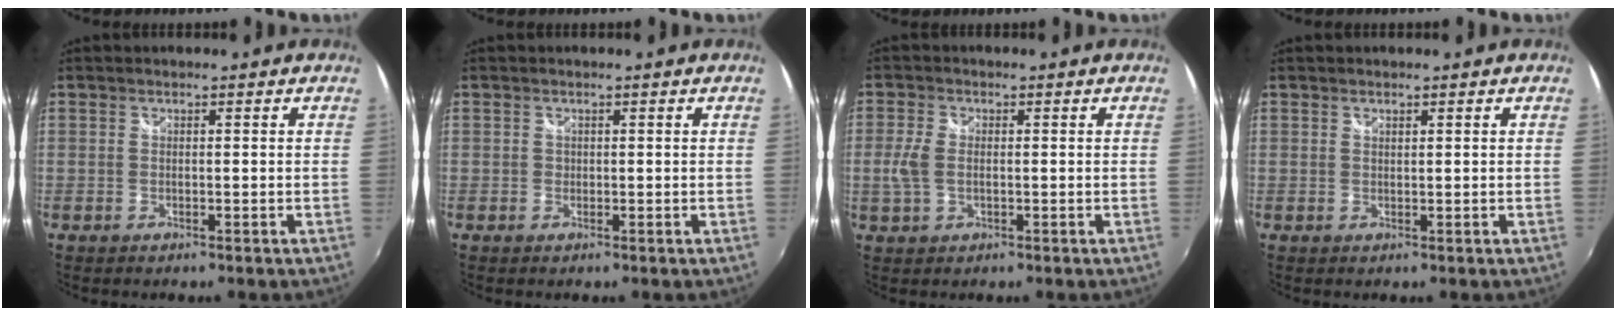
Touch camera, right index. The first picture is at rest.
{"total": 0.6, "force": [-0.1, 0.5, 0.0], "torque": [0.003, -0.001, -0.003]}
{"total": 4.5, "force": [-0.5, 2.7, 3.6], "torque": [-0.083, -0.001, -0.008]}
{"total": 0.5, "force": [0.4, 0.2, 0.2], "torque": [-0.002, 0.000, 0.007]}